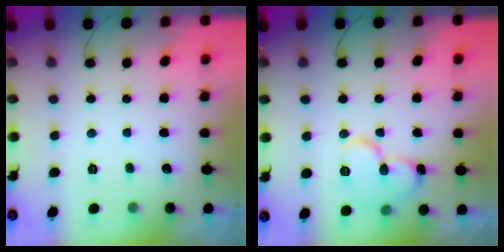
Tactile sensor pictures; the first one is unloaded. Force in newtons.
{"total": 11.4, "press": 11.3, "slide": 1.4}